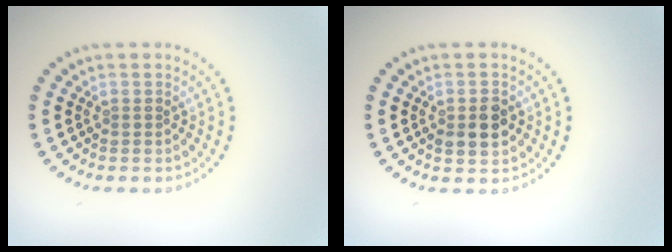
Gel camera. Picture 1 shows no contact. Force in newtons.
{"total": 2.9, "press": 2.9, "slide": 0.2}